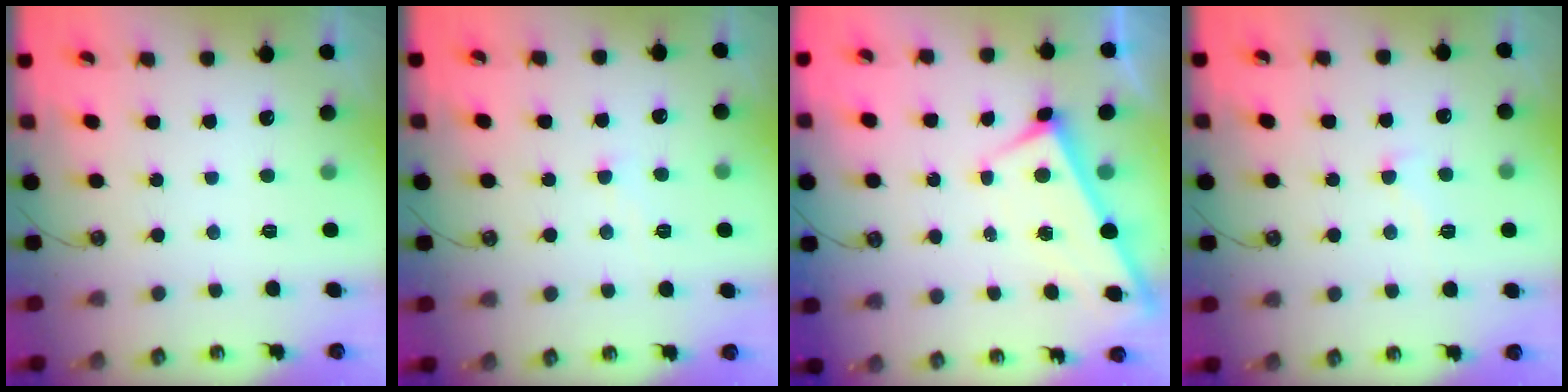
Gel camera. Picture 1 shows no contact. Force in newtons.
{"total": 2.5, "press": 2.5, "slide": 0.1}
{"total": 3.0, "press": 3.0, "slide": 0.1}
{"total": 2.4, "press": 2.3, "slide": 0.7}